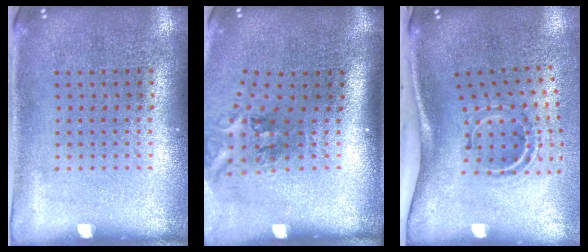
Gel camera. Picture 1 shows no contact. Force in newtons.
{"total": 1.8, "press": 1.1, "slide": 1.4}
{"total": 2.2, "press": 1.2, "slide": 1.9}